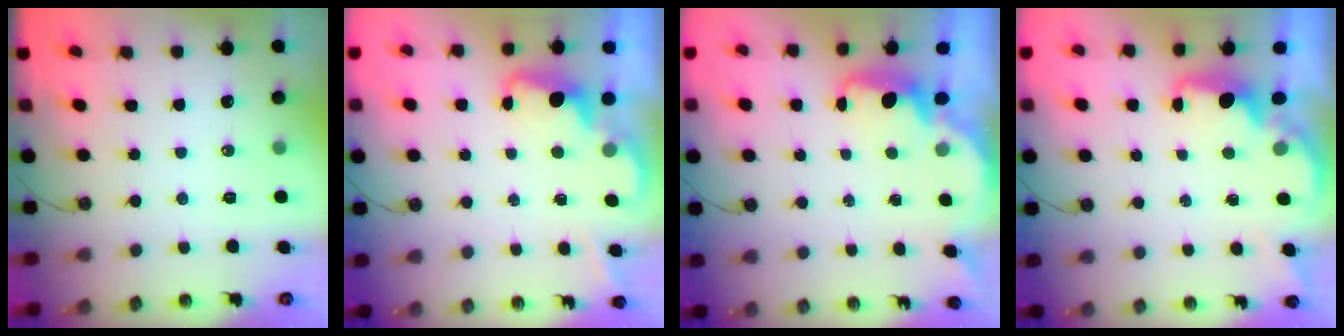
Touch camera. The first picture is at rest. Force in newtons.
{"total": 2.2, "press": 2.2, "slide": 0.5}
{"total": 2.3, "press": 2.2, "slide": 0.6}
{"total": 2.2, "press": 2.1, "slide": 0.8}